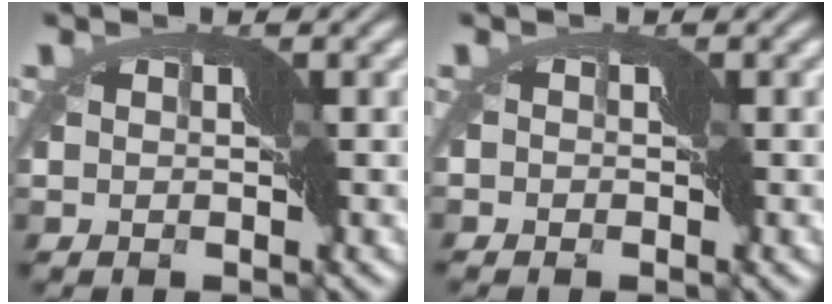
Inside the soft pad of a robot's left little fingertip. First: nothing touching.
{"total": 0.7, "force": [-0.5, 0.5, 0.1], "torque": [-0.003, 0.003, -0.006]}